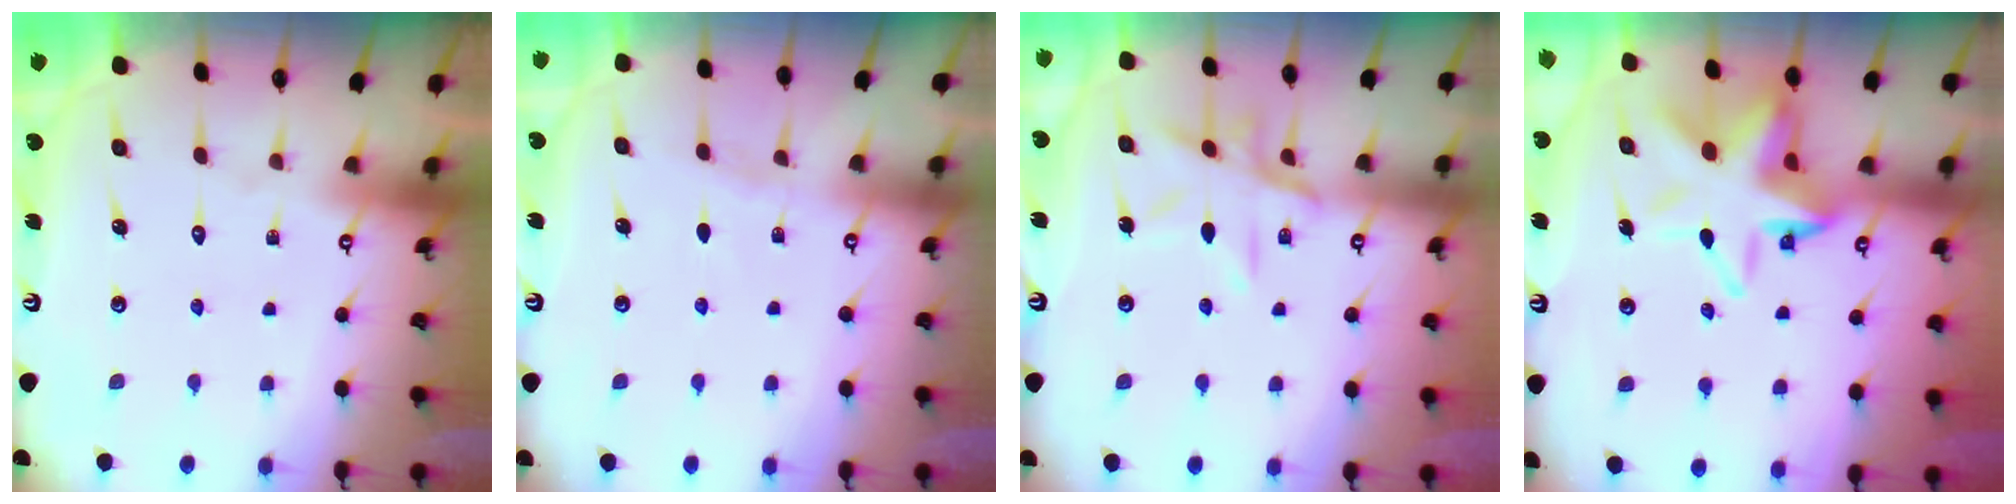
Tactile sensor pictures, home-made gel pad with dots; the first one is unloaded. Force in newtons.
{"total": 1.9, "press": 1.9, "slide": 0.3}
{"total": 12.2, "press": 12.1, "slide": 0.9}
{"total": 12.2, "press": 12.0, "slide": 2.3}